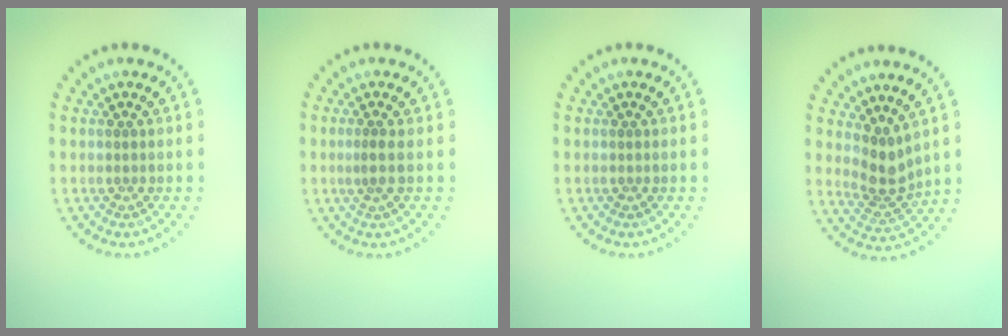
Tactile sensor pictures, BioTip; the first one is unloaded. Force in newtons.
{"total": 1.1, "press": 0.7, "slide": 0.9}
{"total": 0.0}
{"total": 2.9, "press": 2.2, "slide": 1.9}